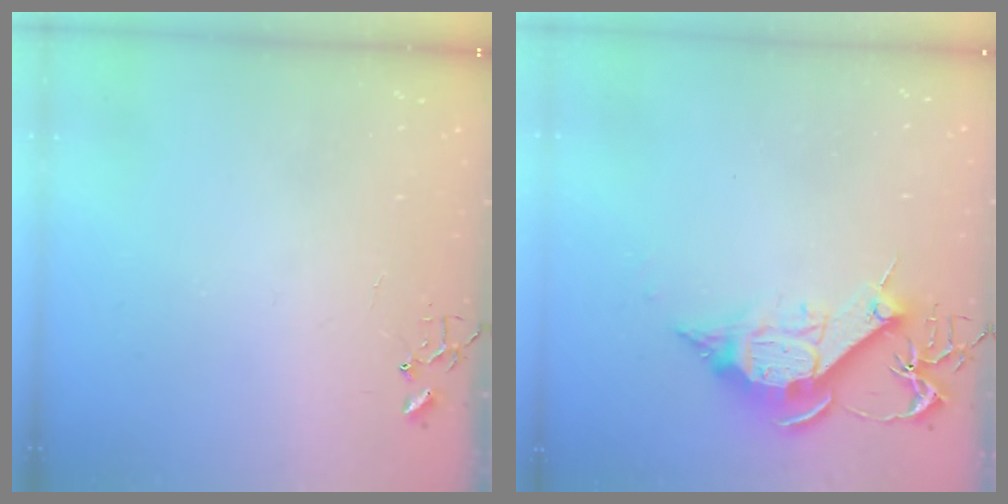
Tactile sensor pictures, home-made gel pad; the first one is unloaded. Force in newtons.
{"total": 11.9, "press": 11.9, "slide": 0.7}